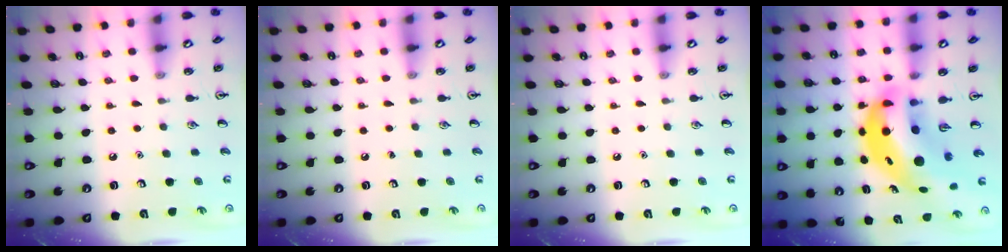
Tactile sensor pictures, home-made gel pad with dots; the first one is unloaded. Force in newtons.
{"total": 0.0}
{"total": 0.0}
{"total": 13.0, "press": 12.5, "slide": 3.5}